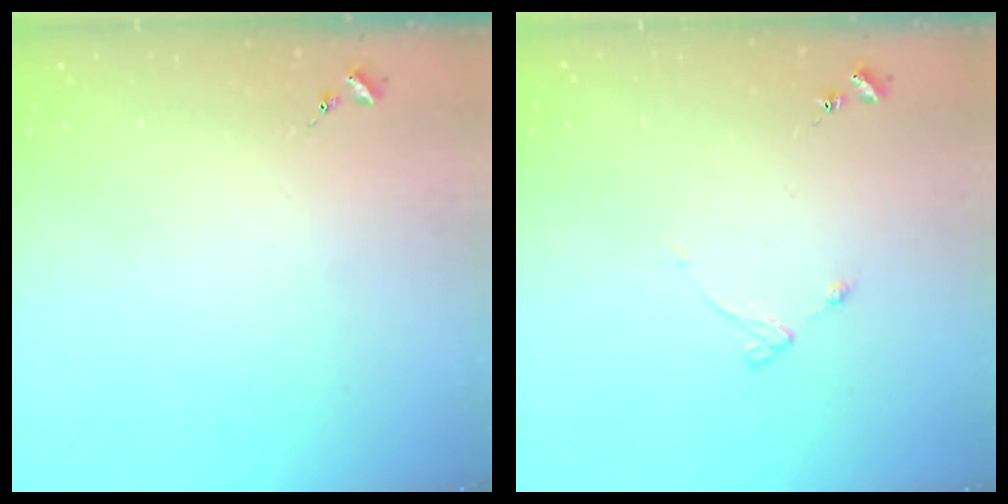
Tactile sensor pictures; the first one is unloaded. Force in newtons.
{"total": 4.7, "press": 4.6, "slide": 0.6}